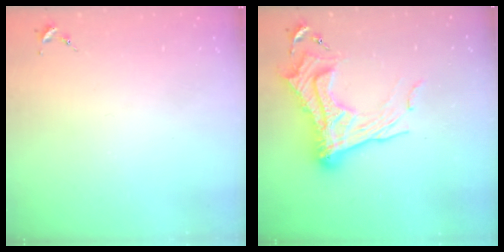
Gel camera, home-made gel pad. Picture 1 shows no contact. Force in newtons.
{"total": 20.7, "press": 20.6, "slide": 2.1}